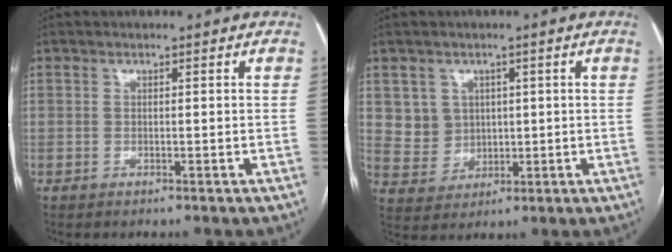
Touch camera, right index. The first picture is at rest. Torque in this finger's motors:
{"motor_torque": [0.02, 0.07, -0.03, 0.01]}